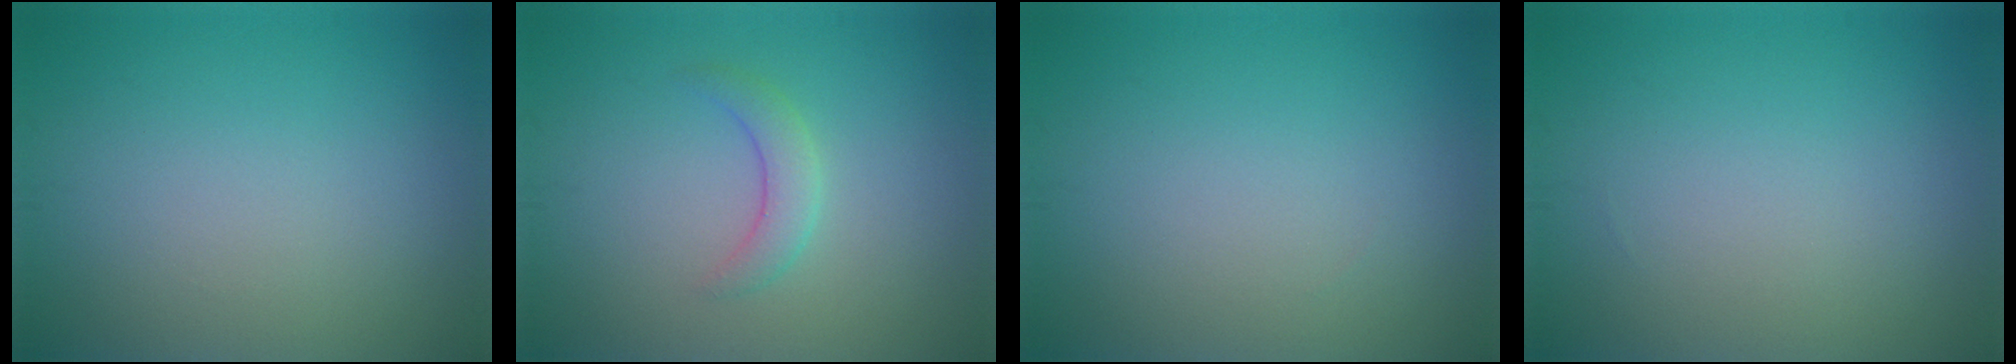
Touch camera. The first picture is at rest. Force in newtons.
{"total": 2.0, "press": 2.0, "slide": 0.1}
{"total": 0.0}
{"total": 0.0}